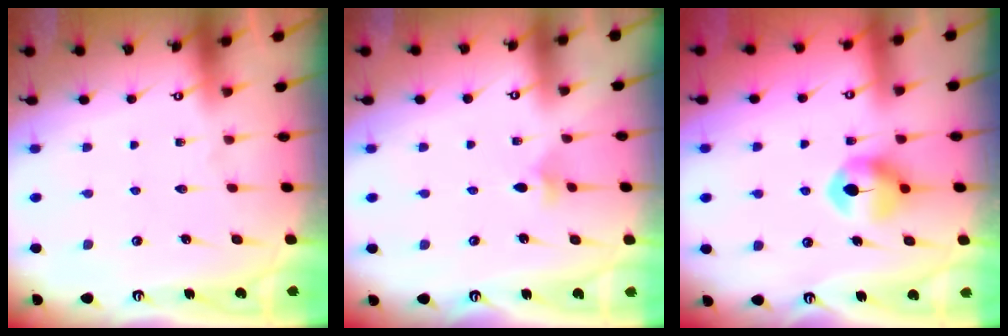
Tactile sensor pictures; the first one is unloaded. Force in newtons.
{"total": 2.7, "press": 2.6, "slide": 0.6}
{"total": 7.9, "press": 7.9, "slide": 0.2}